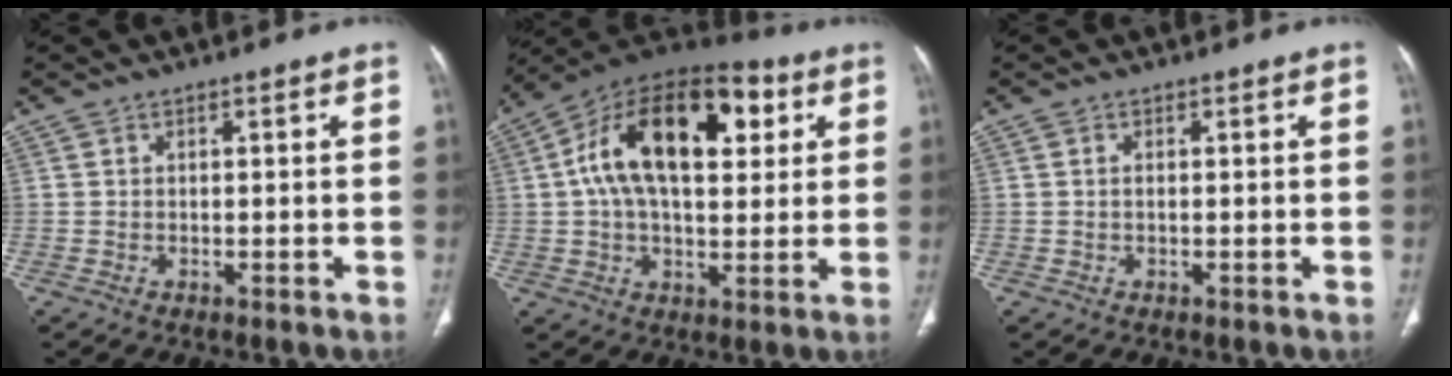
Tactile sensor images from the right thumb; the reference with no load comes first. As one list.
[{"total": 22.7, "force": [5.8, 12.1, 18.2], "torque": [-0.286, 0.022, 0.084]}, {"total": 0.7, "force": [0.1, 0.3, 0.6], "torque": [-0.014, 0.000, 0.001]}]